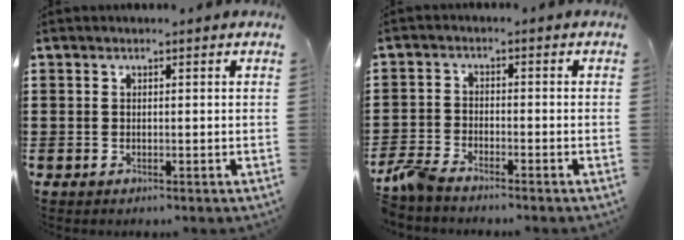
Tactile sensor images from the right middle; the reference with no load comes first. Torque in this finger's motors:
{"motor_torque": [2.14, 0.00, 0.23, 0.21]}